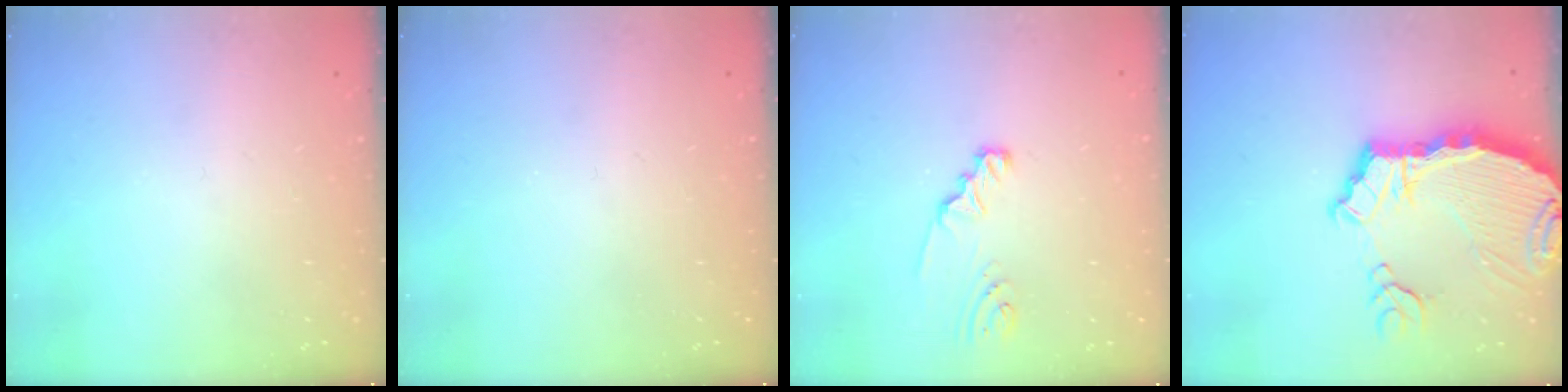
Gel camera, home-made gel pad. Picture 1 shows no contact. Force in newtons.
{"total": 0.0}
{"total": 2.1, "press": 2.1, "slide": 0.3}
{"total": 11.6, "press": 11.5, "slide": 1.4}